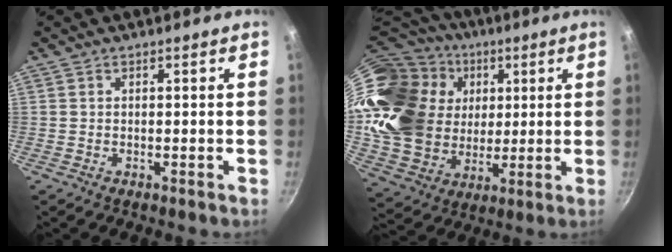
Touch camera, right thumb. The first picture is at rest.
{"total": 27.6, "force": [7.9, 21.6, 15.2], "torque": [-0.273, 0.013, 0.162]}